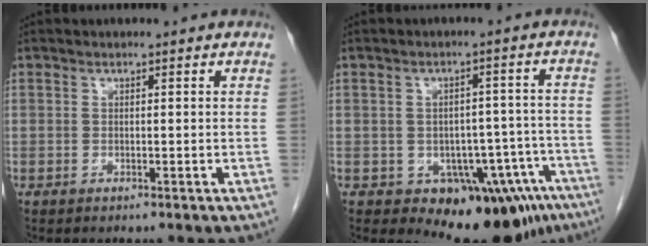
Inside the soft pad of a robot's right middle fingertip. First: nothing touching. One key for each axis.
{"total": 9.6, "fx": -6.0, "fy": 5.0, "fz": 5.7, "tx": -0.065, "ty": 0.007, "tz": -0.079}